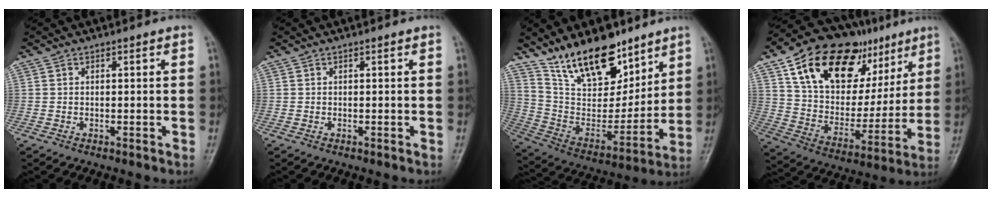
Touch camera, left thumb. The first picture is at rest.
{"total": 0.0}
{"total": 19.2, "force": [13.6, 8.9, 10.2], "torque": [-0.118, -0.075, 0.251]}
{"total": 26.3, "force": [13.1, 15.7, 16.5], "torque": [-0.224, -0.013, 0.223]}